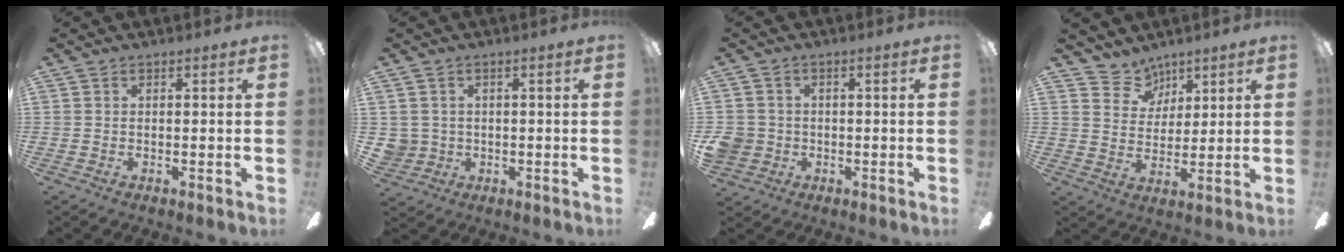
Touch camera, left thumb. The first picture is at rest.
{"total": 3.3, "force": [0.7, 3.3, 0.0], "torque": [-0.018, 0.004, 0.014]}
{"total": 4.7, "force": [-0.7, 4.6, 1.0], "torque": [-0.030, 0.007, -0.011]}
{"total": 7.7, "force": [5.9, 4.9, 0.2], "torque": [-0.015, -0.037, 0.113]}